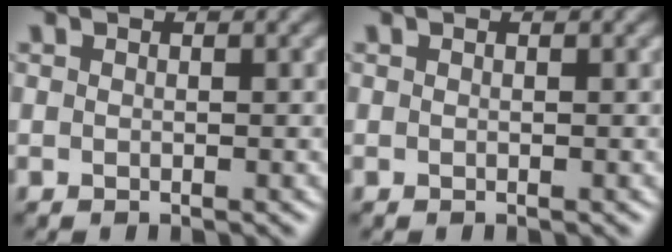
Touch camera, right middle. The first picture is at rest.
{"total": 0.0}